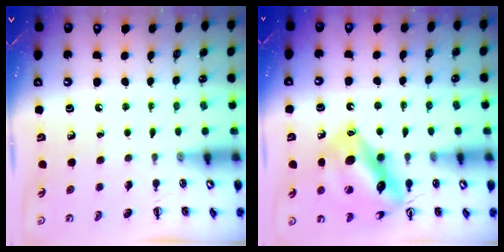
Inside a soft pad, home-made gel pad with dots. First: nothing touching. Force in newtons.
{"total": 16.0, "press": 15.9, "slide": 2.1}